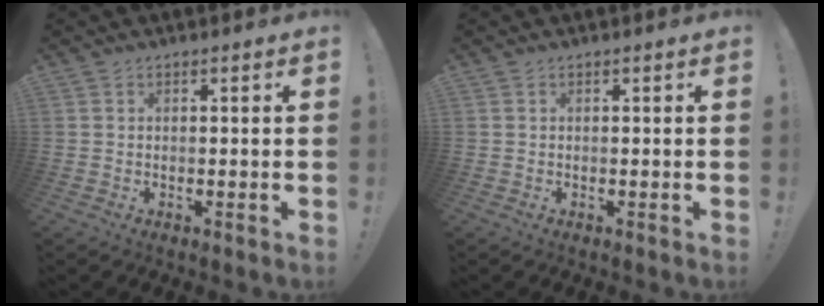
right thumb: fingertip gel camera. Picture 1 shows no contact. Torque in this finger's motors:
{"motor_torque": [-0.04, 0.04, 0.00, 0.00, 0.00]}